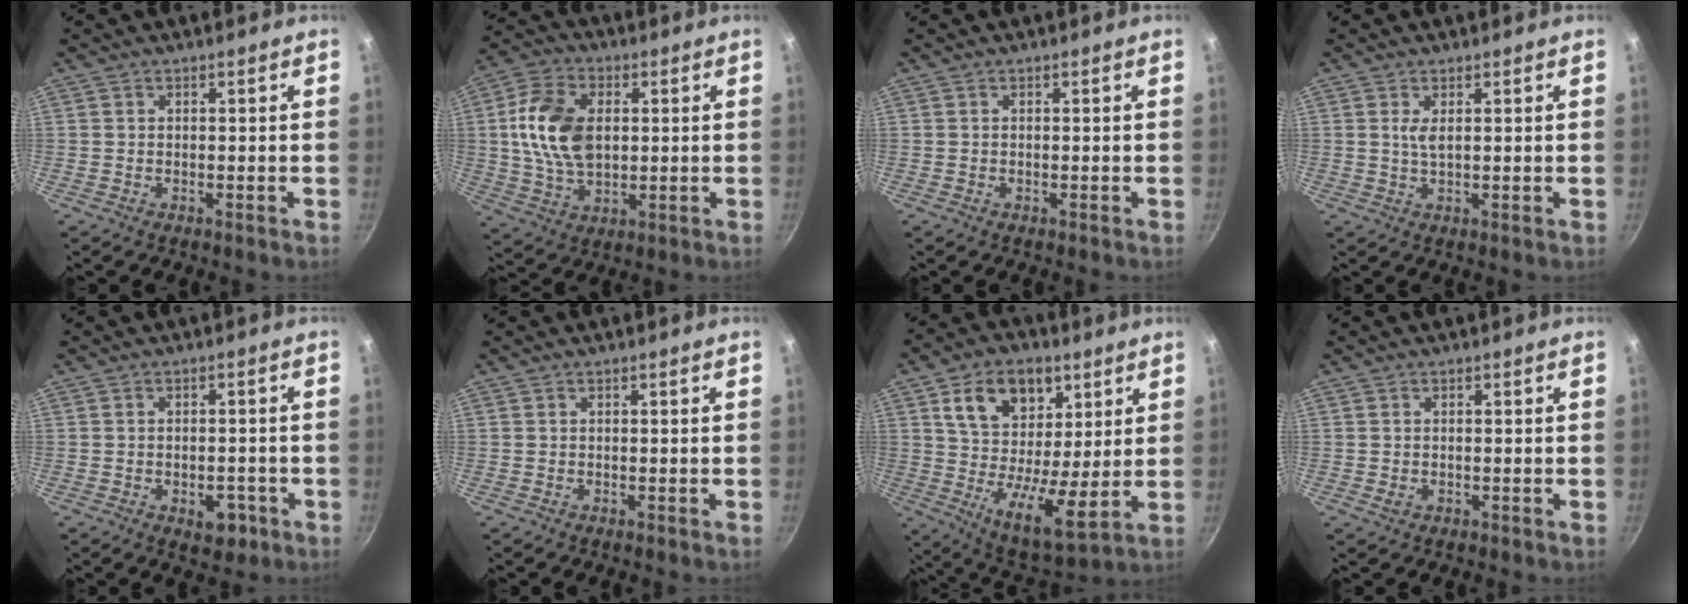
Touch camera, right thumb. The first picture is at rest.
{"total": 14.3, "force": [1.7, 9.3, 10.7], "torque": [-0.187, 0.000, 0.028]}
{"total": 0.0}
{"total": 2.2, "force": [0.7, 0.6, 2.0], "torque": [-0.042, -0.006, 0.016]}
{"total": 4.9, "force": [-2.0, 3.0, 3.3], "torque": [-0.027, 0.010, -0.022]}
{"total": 0.0}
{"total": 19.0, "force": [7.5, 11.5, 13.1], "torque": [-0.187, -0.038, 0.127]}
{"total": 1.0, "force": [-0.1, 0.7, 0.7], "torque": [-0.013, 0.000, 0.000]}